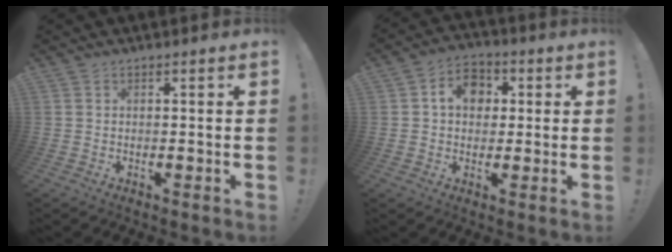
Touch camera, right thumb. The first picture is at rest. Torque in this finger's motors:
{"motor_torque": [1.14, 1.04, 0.11, -0.05, 0.00]}